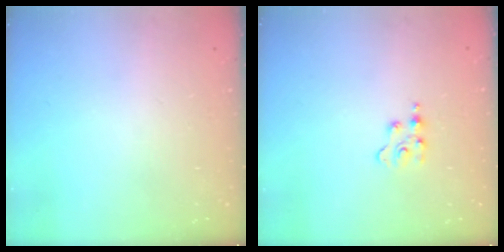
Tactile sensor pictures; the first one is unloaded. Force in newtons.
{"total": 2.3, "press": 2.3, "slide": 0.3}